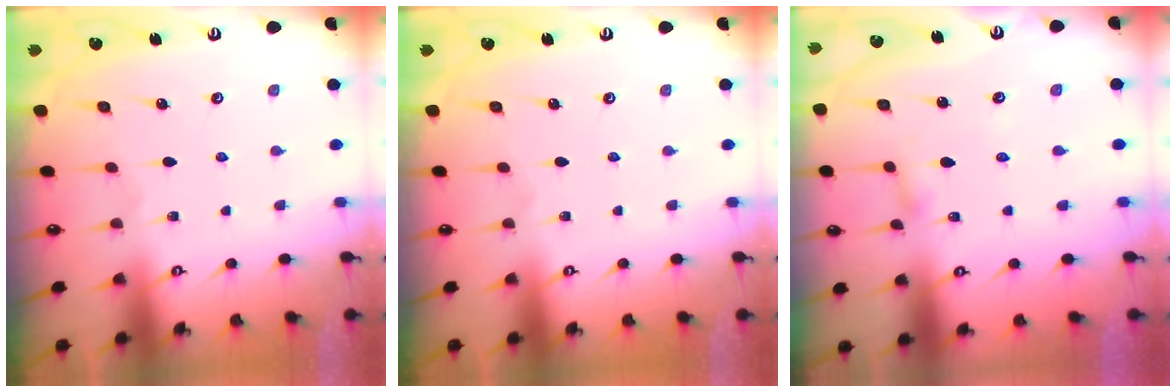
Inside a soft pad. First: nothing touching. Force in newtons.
{"total": 0.0}
{"total": 2.1, "press": 2.1, "slide": 0.2}